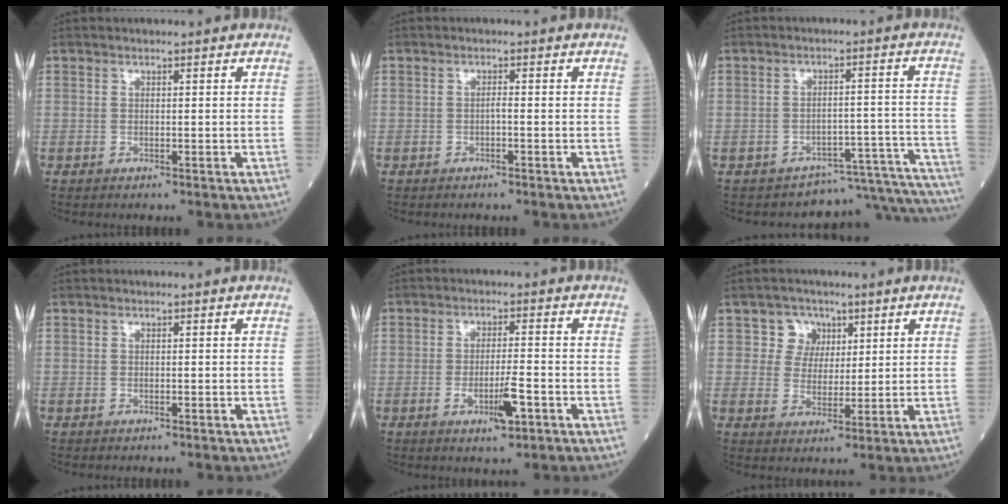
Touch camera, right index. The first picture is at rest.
{"total": 0.7, "force": [-0.3, 0.1, 0.6], "torque": [-0.012, 0.001, -0.007]}
{"total": 13.2, "force": [-13.1, 1.5, -0.6], "torque": [0.043, 0.063, -0.160]}
{"total": 0.0}
{"total": 5.3, "force": [-2.0, 0.8, 4.8], "torque": [-0.085, -0.005, -0.029]}
{"total": 4.7, "force": [2.1, 4.1, 0.5], "torque": [-0.005, 0.008, 0.037]}